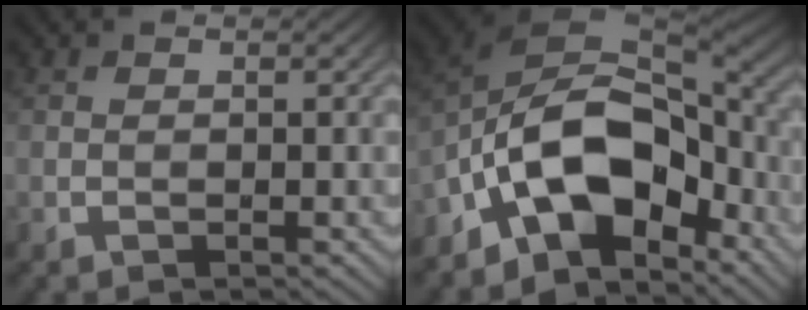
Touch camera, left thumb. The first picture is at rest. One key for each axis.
{"total": 14.5, "fx": -6.6, "fy": 8.1, "fz": 10.1, "tx": -0.178, "ty": -0.009, "tz": -0.132}